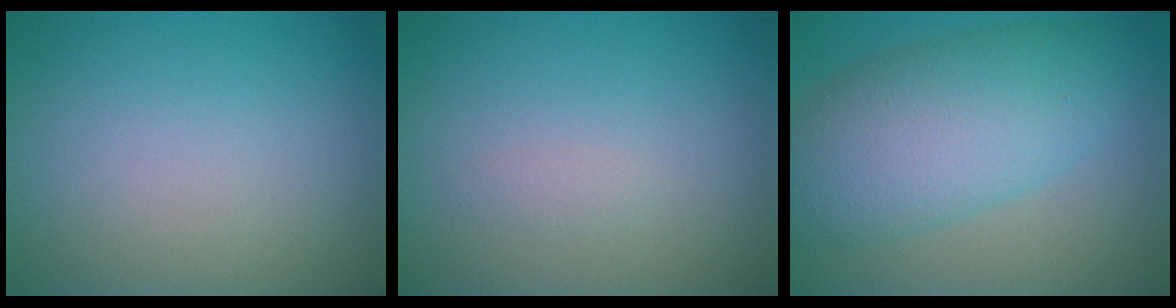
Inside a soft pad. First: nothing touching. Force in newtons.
{"total": 0.6, "press": 0.6, "slide": 0.0}
{"total": 8.7, "press": 8.6, "slide": 0.2}